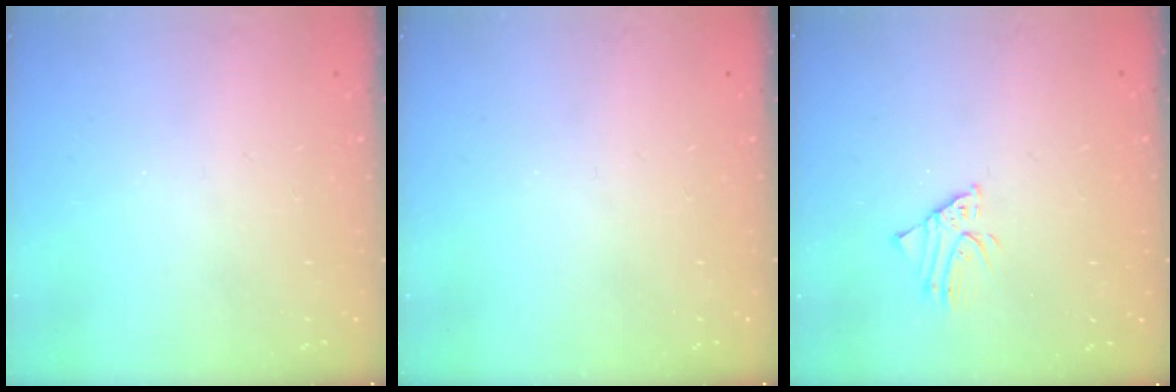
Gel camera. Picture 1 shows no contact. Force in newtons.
{"total": 0.0}
{"total": 1.7, "press": 1.7, "slide": 0.1}